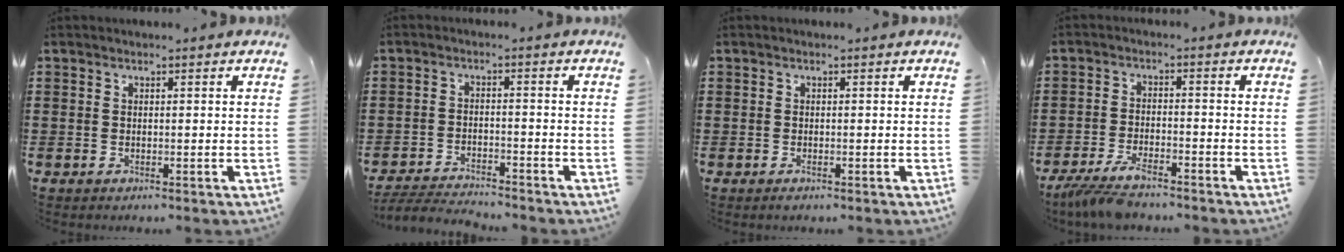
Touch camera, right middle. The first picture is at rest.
{"total": 3.7, "force": [-3.7, 0.2, 0.5], "torque": [-0.018, 0.000, -0.080]}
{"total": 0.5, "force": [-0.4, 0.1, 0.3], "torque": [-0.007, -0.006, -0.006]}
{"total": 5.5, "force": [-4.8, 0.8, 2.6], "torque": [-0.071, -0.014, -0.097]}